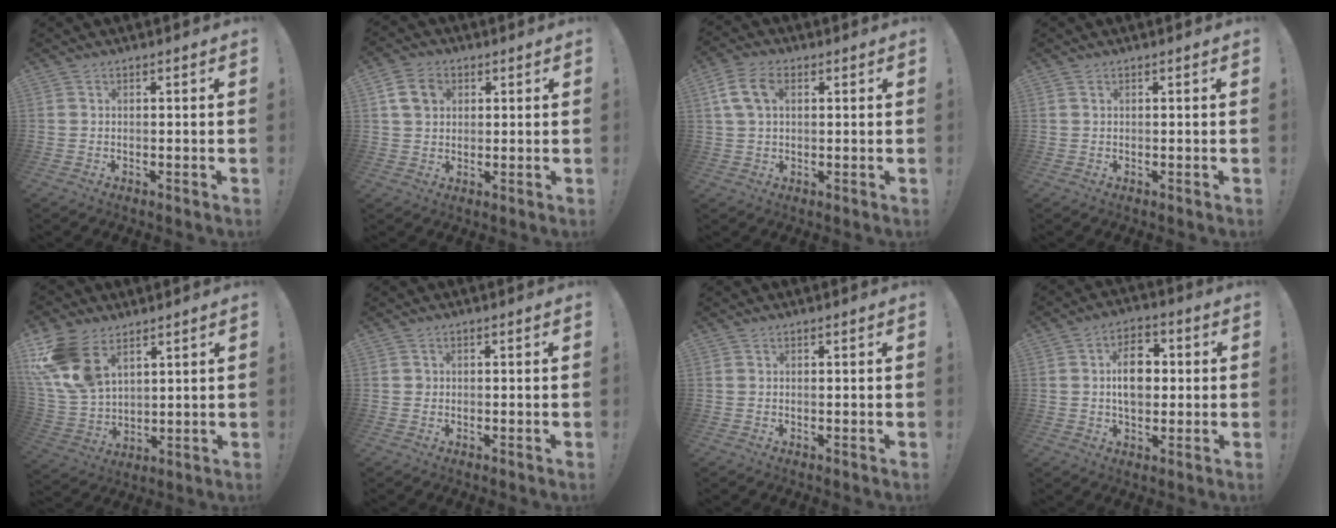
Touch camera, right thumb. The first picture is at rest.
{"total": 7.1, "force": [2.5, 5.7, 3.4], "torque": [-0.059, 0.008, 0.052]}
{"total": 8.4, "force": [2.4, 5.3, 6.1], "torque": [-0.128, 0.012, 0.049]}
{"total": 0.0}
{"total": 14.8, "force": [7.9, 9.2, 8.5], "torque": [-0.178, -0.043, 0.155]}
{"total": 1.2, "force": [0.0, 1.1, 0.3], "torque": [0.002, 0.001, -0.002]}
{"total": 0.0}
{"total": 11.2, "force": [0.8, 7.8, 7.9], "torque": [-0.120, 0.013, 0.015]}